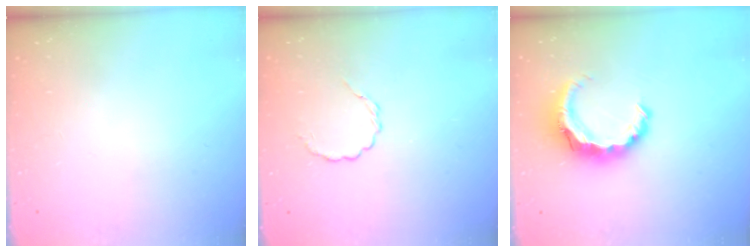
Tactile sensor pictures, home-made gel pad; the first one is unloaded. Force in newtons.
{"total": 2.9, "press": 2.6, "slide": 1.1}
{"total": 8.9, "press": 8.8, "slide": 1.2}